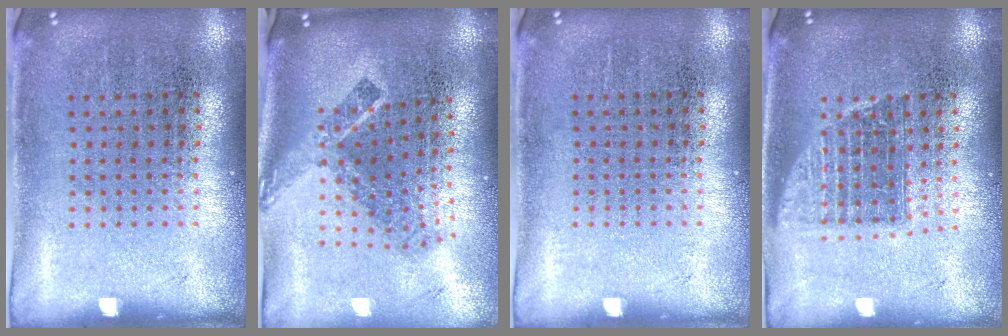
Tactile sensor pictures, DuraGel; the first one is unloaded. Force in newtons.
{"total": 2.4, "press": 1.6, "slide": 1.8}
{"total": 0.0}
{"total": 1.3, "press": 1.1, "slide": 0.8}